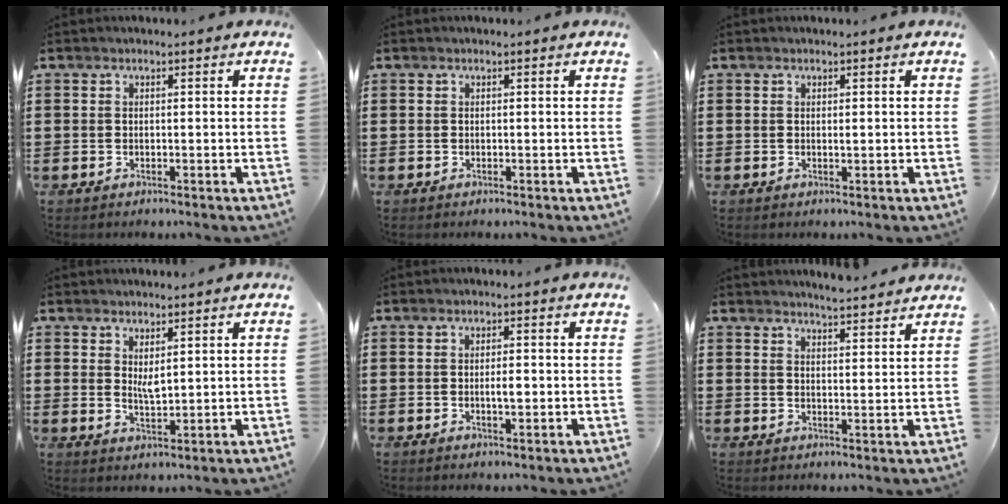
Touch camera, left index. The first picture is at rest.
{"total": 0.0}
{"total": 0.5, "force": [0.1, 0.2, 0.5], "torque": [-0.011, -0.001, 0.003]}
{"total": 2.8, "force": [1.6, 1.0, 2.1], "torque": [-0.043, 0.002, 0.029]}
{"total": 2.2, "force": [-0.2, 0.7, 2.1], "torque": [-0.040, 0.001, -0.005]}
{"total": 3.5, "force": [3.5, -0.4, 0.3], "torque": [-0.016, -0.015, 0.063]}